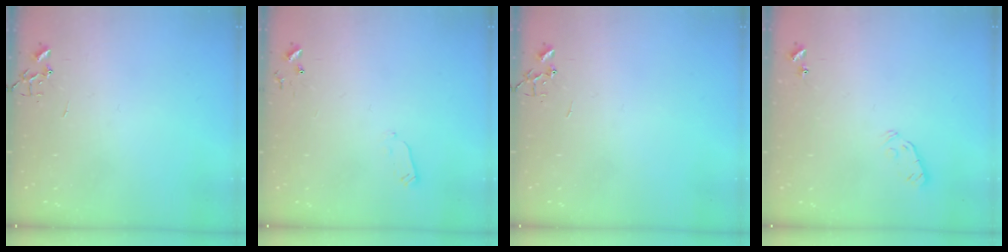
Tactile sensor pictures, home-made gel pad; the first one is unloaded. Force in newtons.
{"total": 2.4, "press": 2.3, "slide": 0.4}
{"total": 0.0}
{"total": 4.1, "press": 4.0, "slide": 0.7}